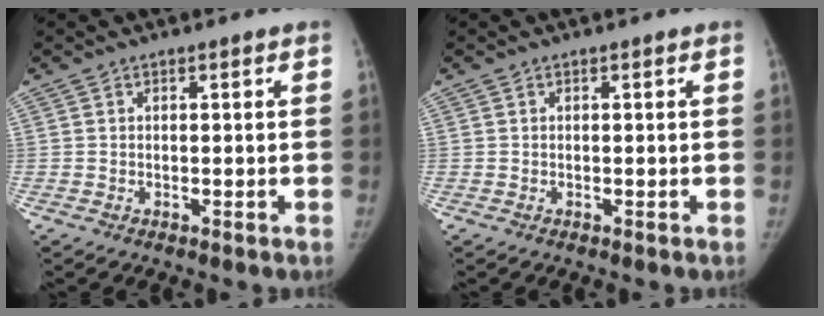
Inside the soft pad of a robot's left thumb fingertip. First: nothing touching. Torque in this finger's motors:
{"motor_torque": [0.05, 0.01, 0.13, -0.03, 0.00]}